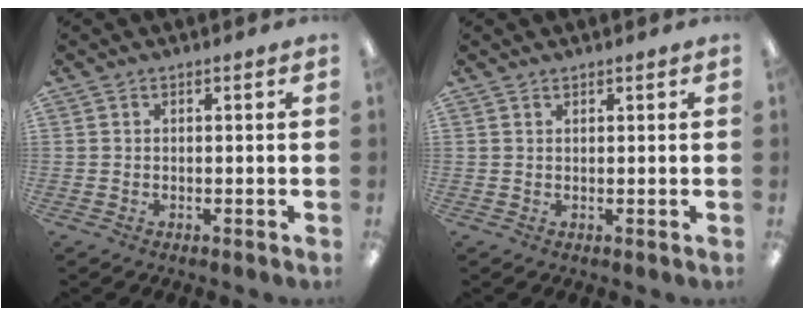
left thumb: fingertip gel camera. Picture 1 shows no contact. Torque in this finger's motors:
{"motor_torque": [-0.28, -0.15, -0.21, 0.19, -0.02]}